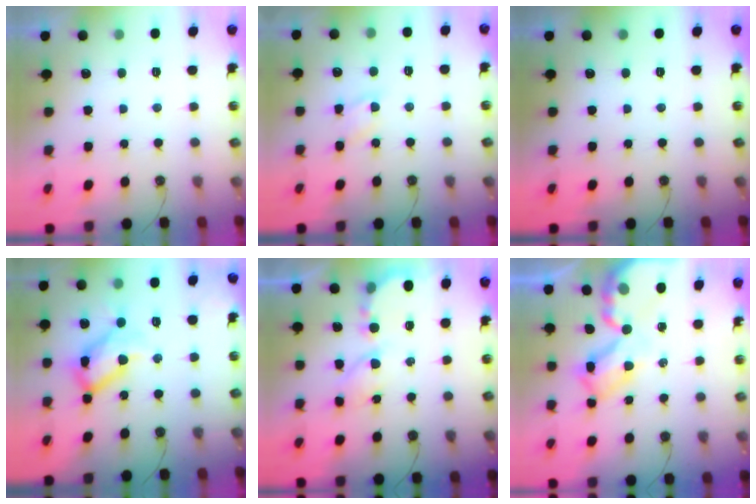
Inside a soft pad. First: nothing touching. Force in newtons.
{"total": 7.0, "press": 6.9, "slide": 0.8}
{"total": 0.0}
{"total": 18.0, "press": 17.9, "slide": 1.3}
{"total": 6.4, "press": 6.3, "slide": 0.5}
{"total": 9.0, "press": 9.0, "slide": 0.6}